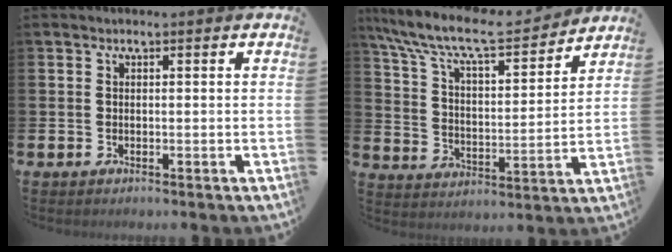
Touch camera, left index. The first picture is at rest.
{"total": 10.8, "force": [9.4, 2.3, 4.7], "torque": [-0.127, -0.057, 0.159]}